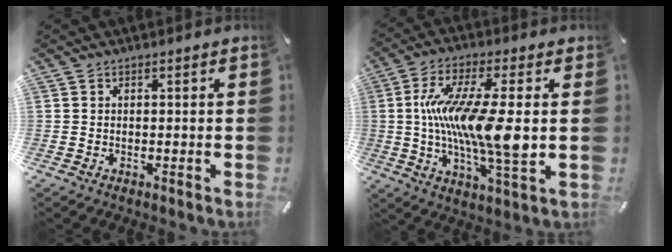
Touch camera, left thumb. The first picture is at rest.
{"total": 16.9, "force": [0.7, 4.1, 16.4], "torque": [-0.296, -0.012, 0.006]}